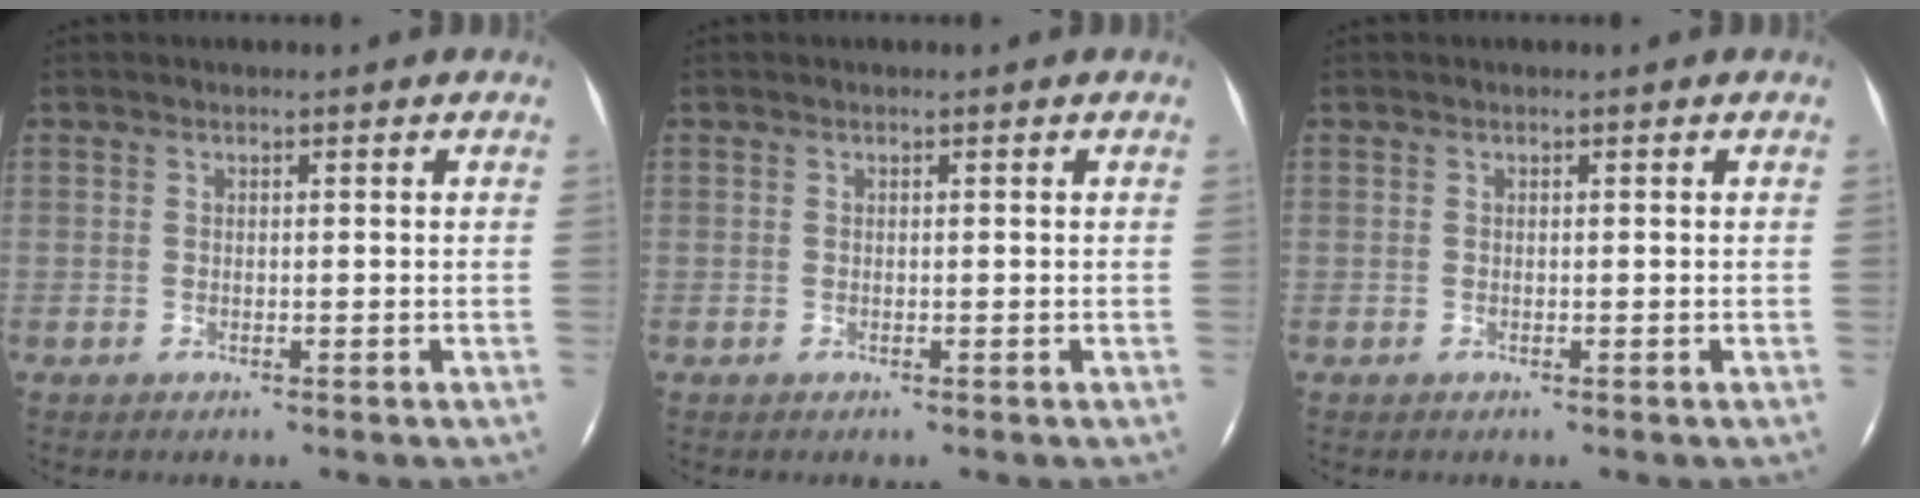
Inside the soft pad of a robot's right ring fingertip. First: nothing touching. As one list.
[{"total": 0.0}, {"total": 0.0}]